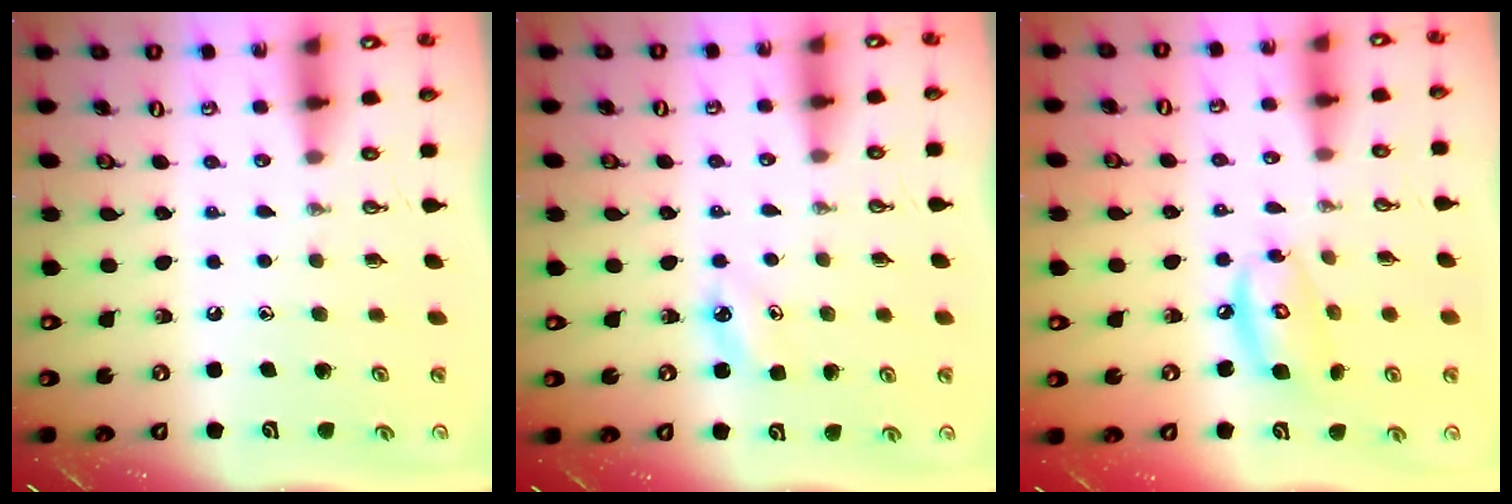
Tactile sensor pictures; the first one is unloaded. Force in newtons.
{"total": 3.9, "press": 3.8, "slide": 0.4}
{"total": 9.8, "press": 9.7, "slide": 1.0}